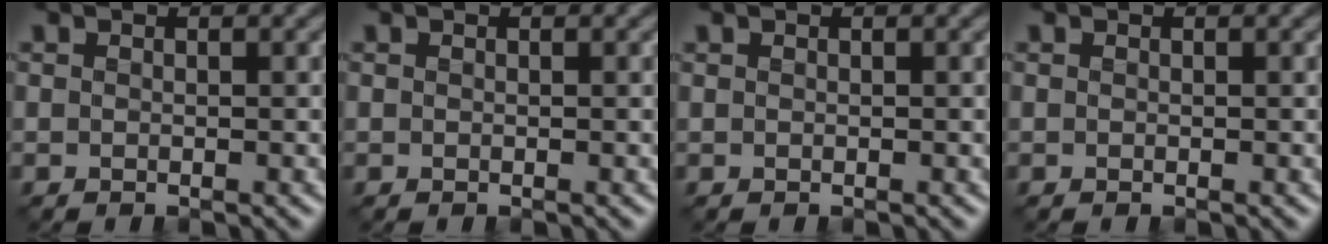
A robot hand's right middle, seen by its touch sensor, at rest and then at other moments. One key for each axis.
{"total": 0.0}
{"total": 0.0}
{"total": 0.0}